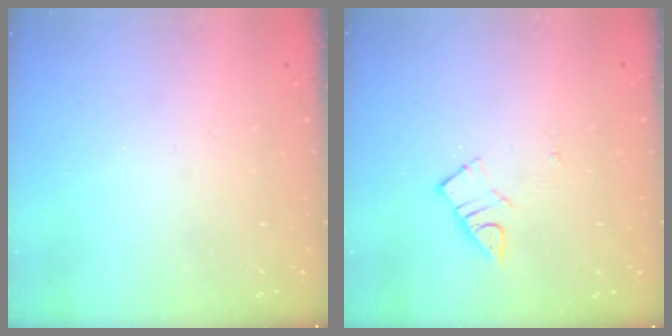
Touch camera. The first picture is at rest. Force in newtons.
{"total": 3.6, "press": 3.6, "slide": 0.3}